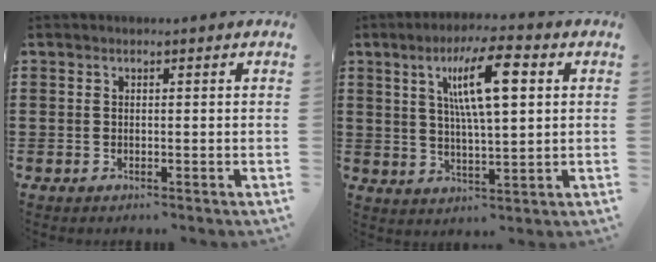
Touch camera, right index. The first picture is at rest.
{"total": 10.2, "force": [3.3, 2.3, 9.3], "torque": [-0.178, 0.009, 0.052]}